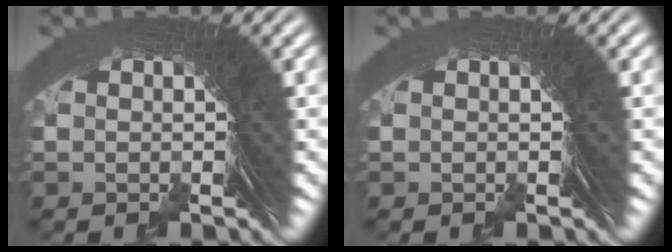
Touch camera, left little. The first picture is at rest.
{"total": 0.0}